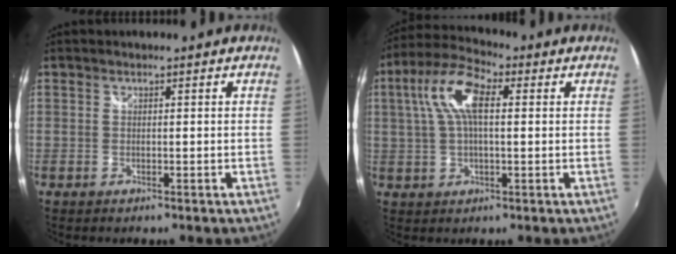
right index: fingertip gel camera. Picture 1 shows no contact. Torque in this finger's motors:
{"motor_torque": [1.27, 0.07, 0.58, 0.14]}